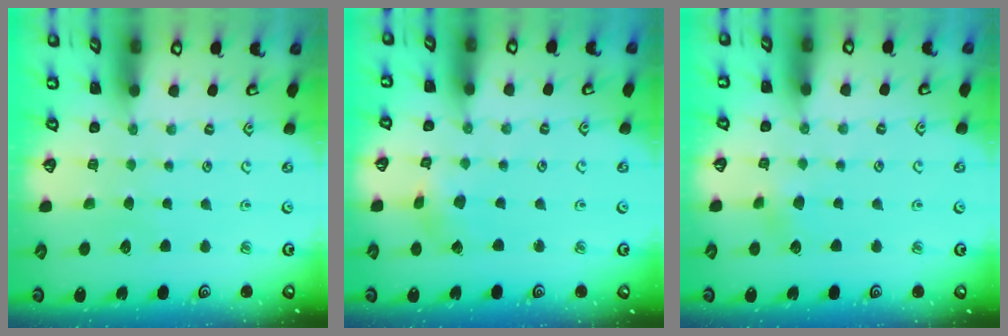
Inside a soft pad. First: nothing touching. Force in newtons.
{"total": 2.0, "press": 2.0, "slide": 0.3}
{"total": 2.2, "press": 2.2, "slide": 0.3}